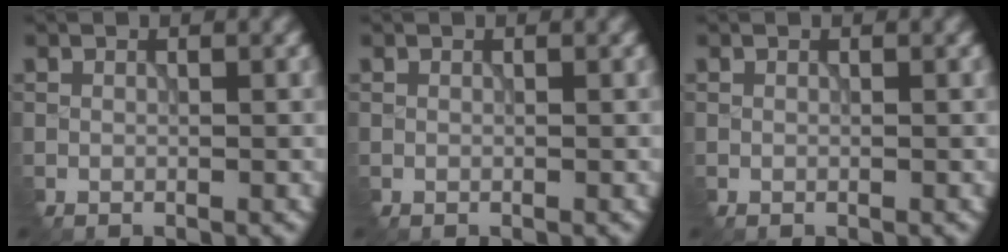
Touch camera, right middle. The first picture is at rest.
{"total": 0.0}
{"total": 0.0}